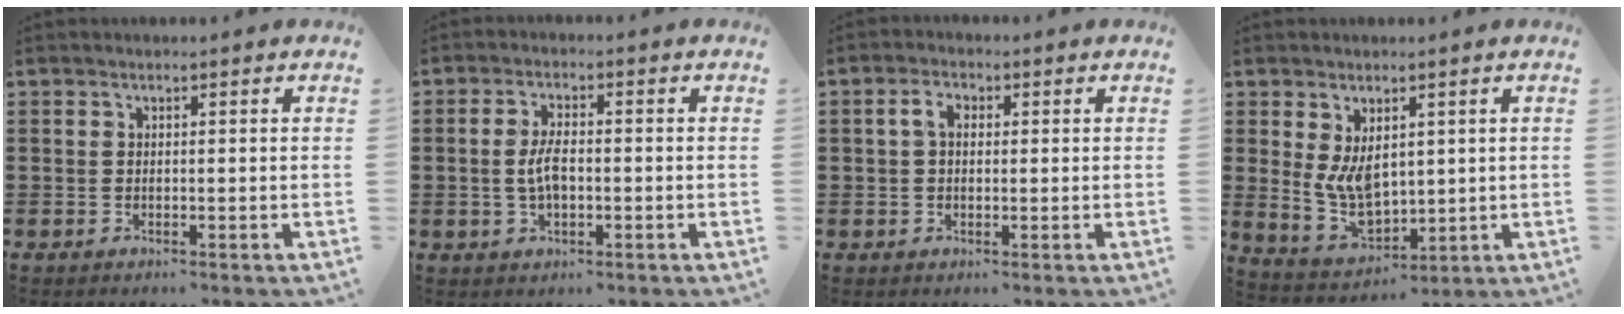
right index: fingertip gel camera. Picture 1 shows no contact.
{"total": 4.6, "force": [-0.4, 2.0, 4.1], "torque": [-0.092, 0.000, -0.013]}
{"total": 2.9, "force": [0.4, 1.8, 2.3], "torque": [-0.047, 0.011, 0.004]}
{"total": 6.5, "force": [1.8, 4.3, 4.6], "torque": [-0.094, -0.006, 0.031]}